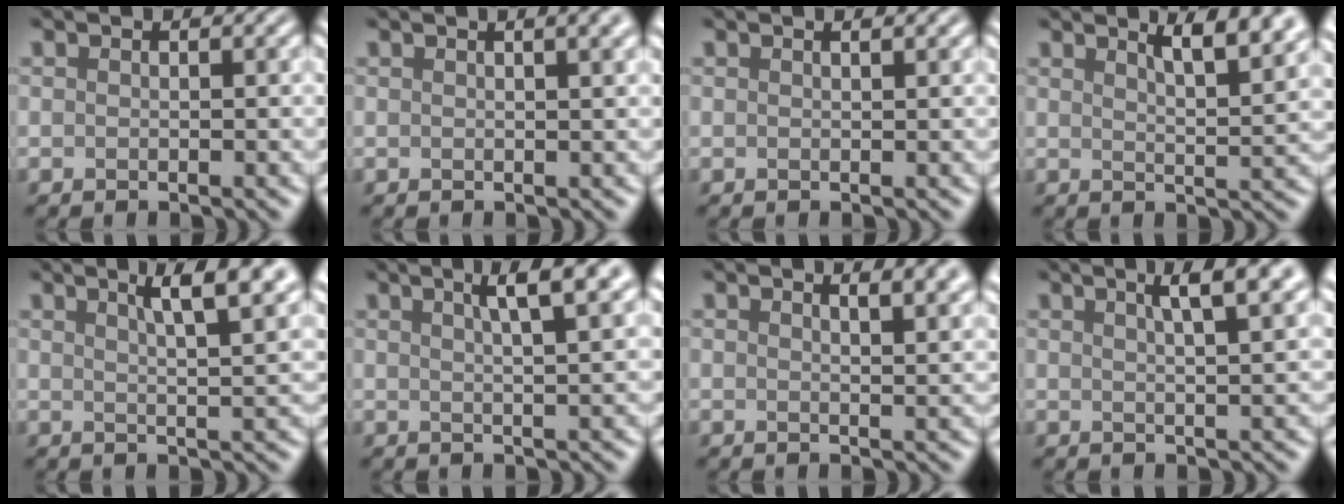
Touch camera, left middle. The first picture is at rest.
{"total": 5.2, "force": [2.6, 2.4, 3.7], "torque": [-0.013, 0.038, 0.006]}
{"total": 1.1, "force": [0.7, 0.4, 0.7], "torque": [-0.002, -0.002, 0.000]}
{"total": 5.7, "force": [3.8, 1.6, 4.0], "torque": [-0.029, 0.023, 0.038]}
{"total": 5.7, "force": [3.2, 1.3, 4.5], "torque": [-0.039, 0.020, 0.037]}
{"total": 4.6, "force": [2.4, 0.8, 3.8], "torque": [-0.037, 0.018, 0.031]}
{"total": 5.3, "force": [3.3, 2.1, 3.6], "torque": [-0.012, 0.034, 0.020]}
{"total": 5.0, "force": [2.8, 1.2, 4.0], "torque": [-0.033, 0.024, 0.022]}